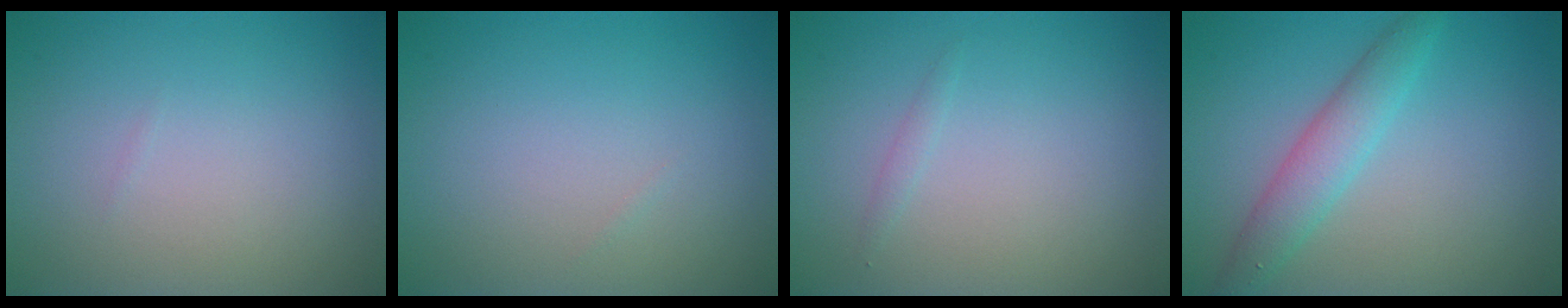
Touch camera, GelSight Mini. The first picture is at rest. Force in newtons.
{"total": 0.0}
{"total": 0.5, "press": 0.5, "slide": 0.1}
{"total": 3.0, "press": 3.0, "slide": 0.1}